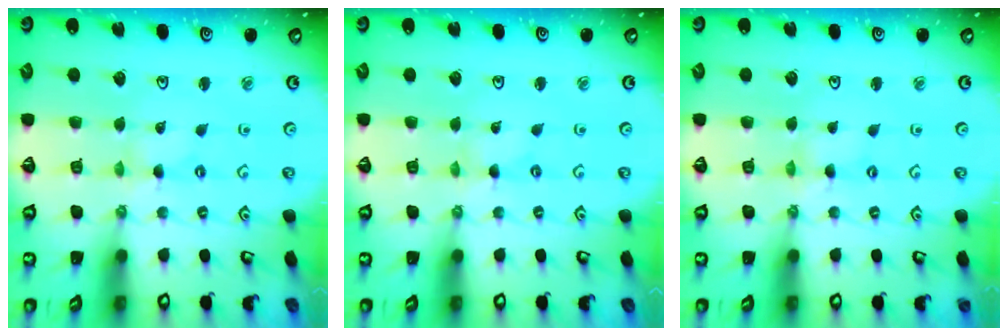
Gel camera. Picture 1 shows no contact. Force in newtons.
{"total": 0.0}
{"total": 0.0}